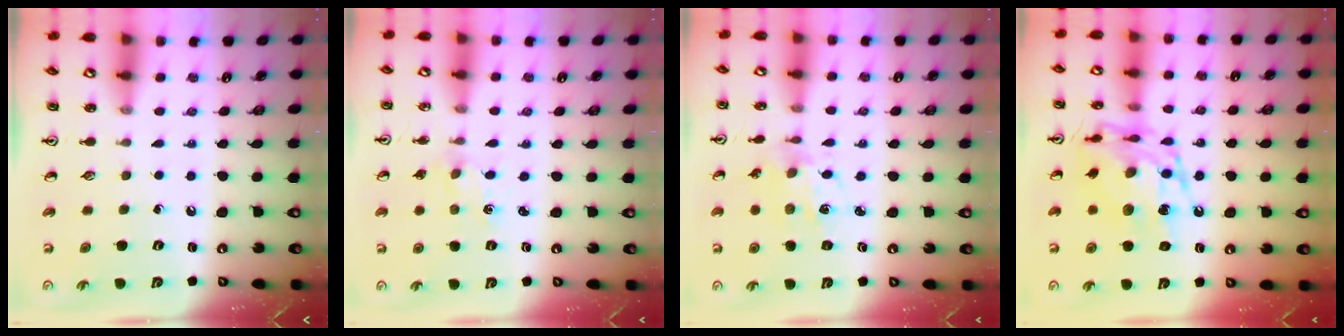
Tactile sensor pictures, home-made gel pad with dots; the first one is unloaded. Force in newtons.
{"total": 0.7, "press": 0.7, "slide": 0.1}
{"total": 3.7, "press": 3.6, "slide": 1.0}
{"total": 15.3, "press": 15.3, "slide": 1.3}